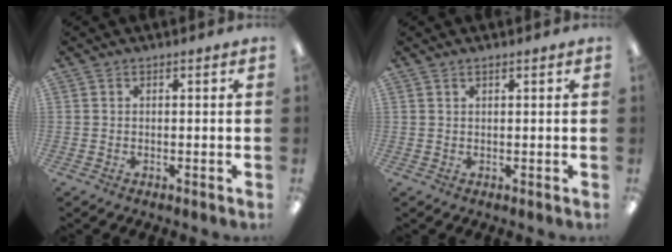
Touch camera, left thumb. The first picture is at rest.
{"total": 0.8, "force": [0.7, 0.2, 0.4], "torque": [-0.009, 0.001, 0.012]}